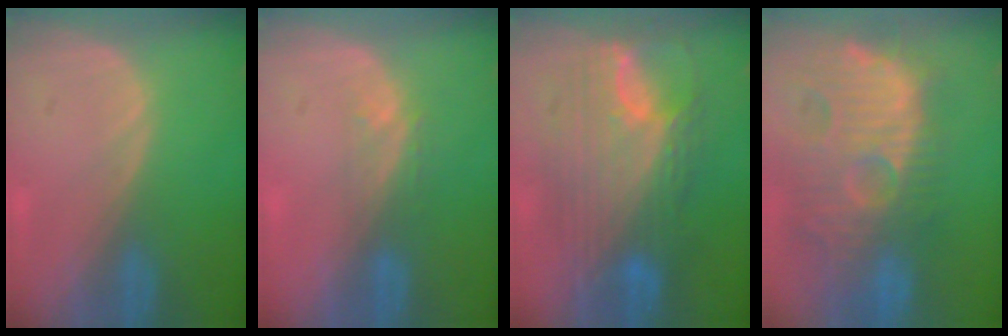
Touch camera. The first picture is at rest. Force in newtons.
{"total": 2.8, "press": 2.1, "slide": 1.7}
{"total": 11.9, "press": 11.9, "slide": 1.1}
{"total": 14.0, "press": 12.4, "slide": 6.4}